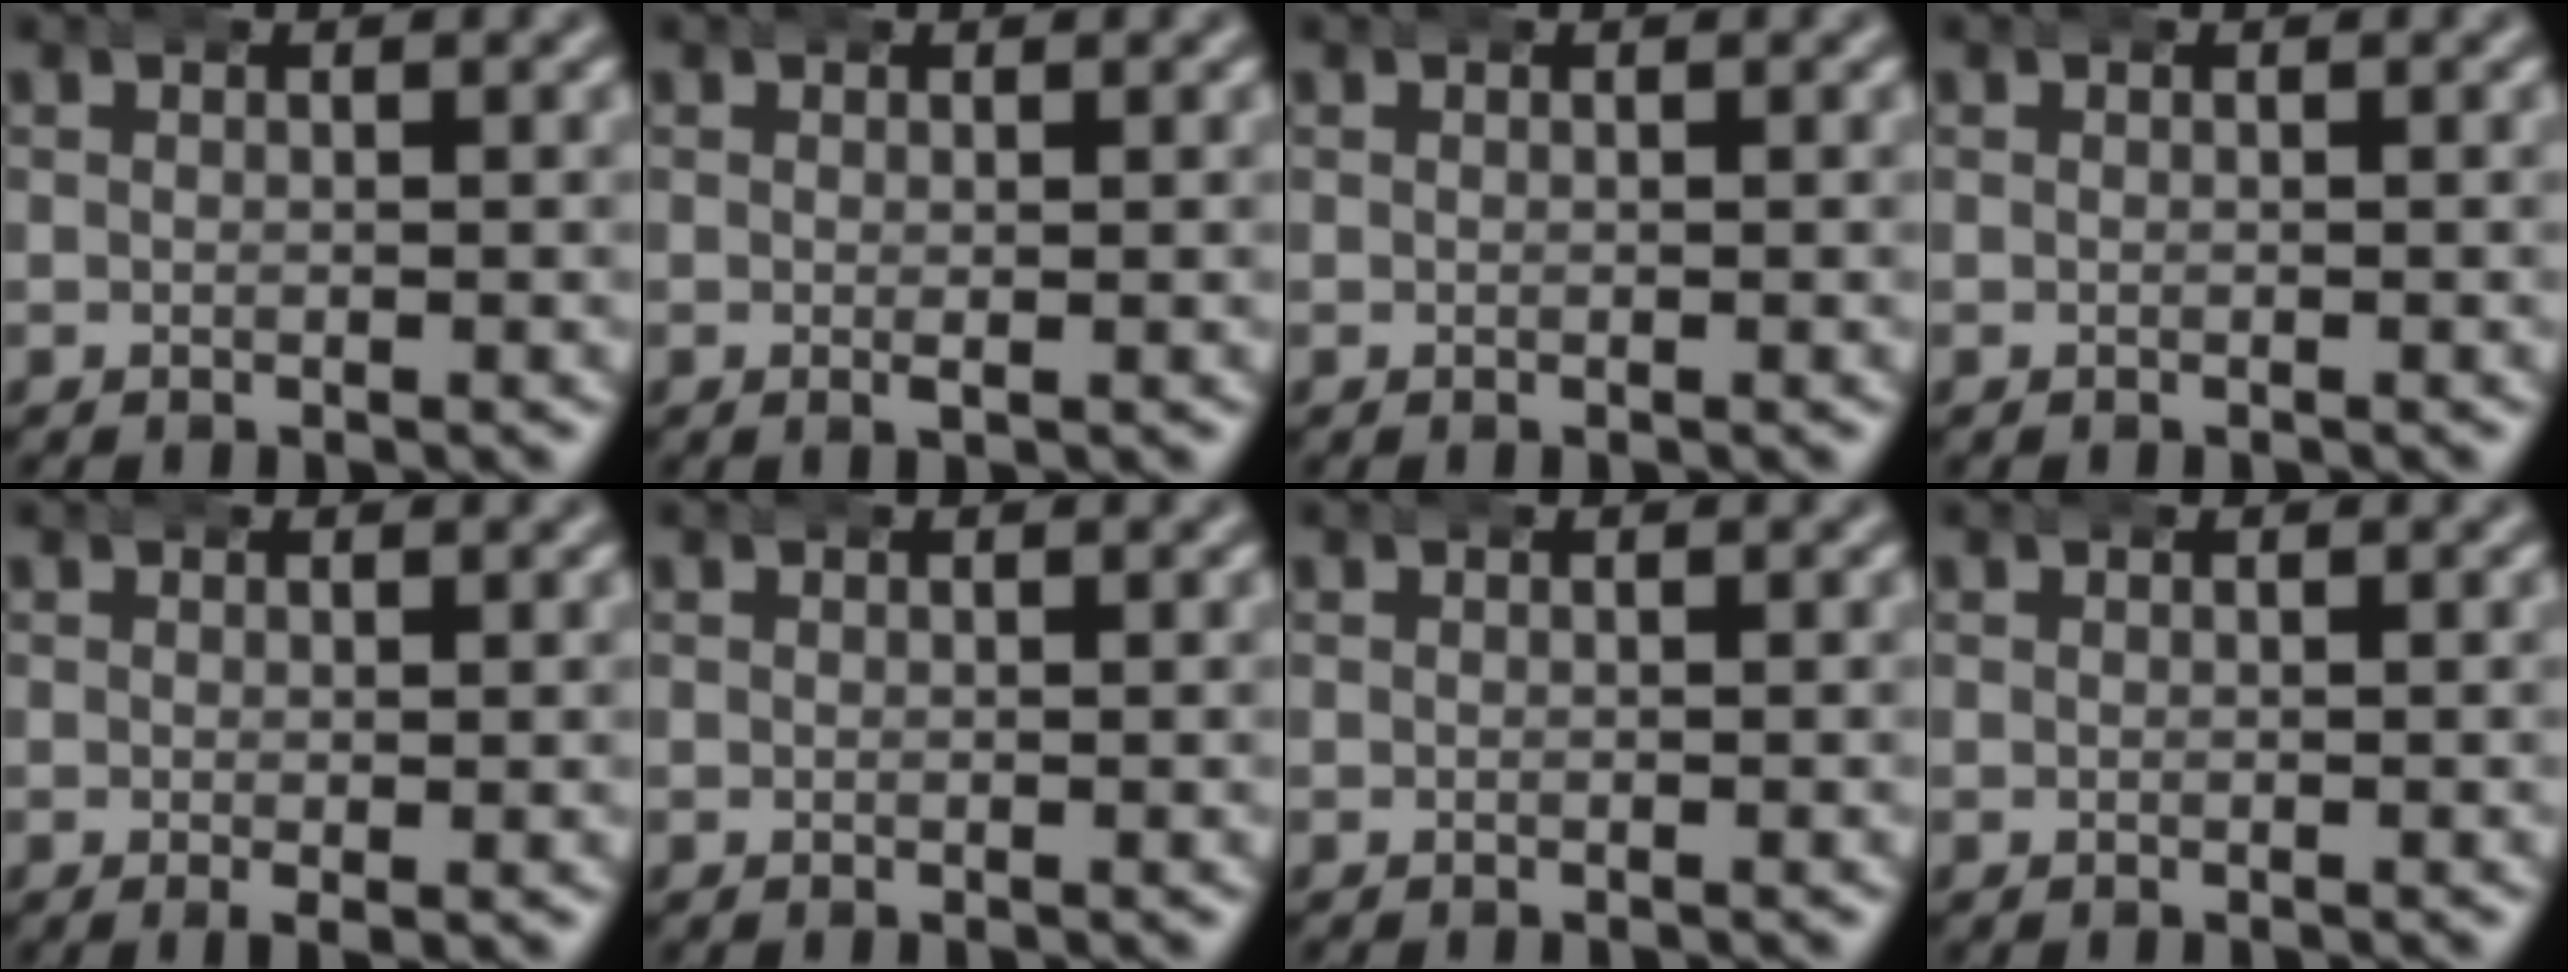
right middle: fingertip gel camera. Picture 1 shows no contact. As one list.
[{"total": 0.7, "force": [-0.1, 0.2, 0.7], "torque": [-0.015, 0.000, -0.003]}, {"total": 0.0}, {"total": 0.0}, {"total": 1.3, "force": [-0.4, 0.3, 1.2], "torque": [-0.017, -0.004, -0.005]}, {"total": 0.0}, {"total": 0.0}, {"total": 0.0}]